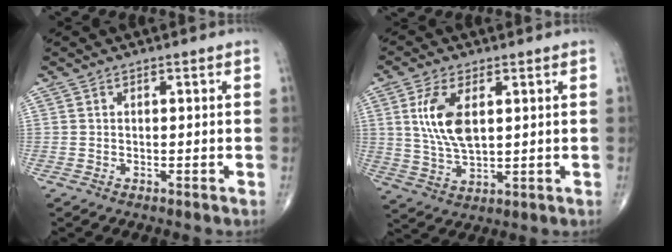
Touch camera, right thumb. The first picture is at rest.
{"total": 9.5, "force": [2.4, 4.6, 8.0], "torque": [-0.160, -0.016, 0.049]}